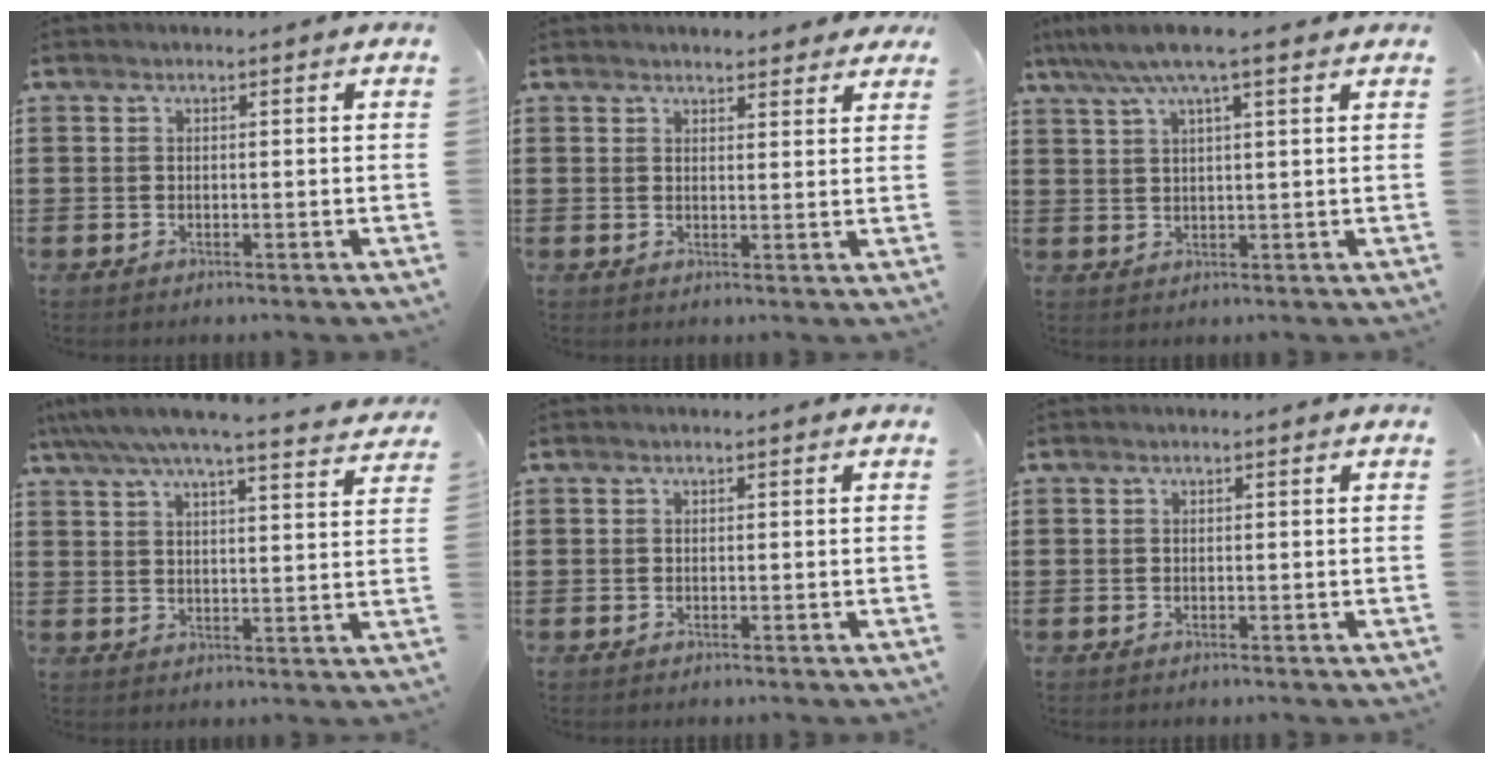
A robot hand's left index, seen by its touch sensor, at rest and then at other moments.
{"total": 2.6, "force": [2.5, 0.6, 0.4], "torque": [-0.008, -0.004, 0.045]}
{"total": 6.2, "force": [4.3, 0.5, 4.5], "torque": [-0.097, -0.004, 0.075]}
{"total": 6.2, "force": [5.5, 0.2, 2.8], "torque": [-0.077, -0.029, 0.093]}
{"total": 0.0}
{"total": 0.0}